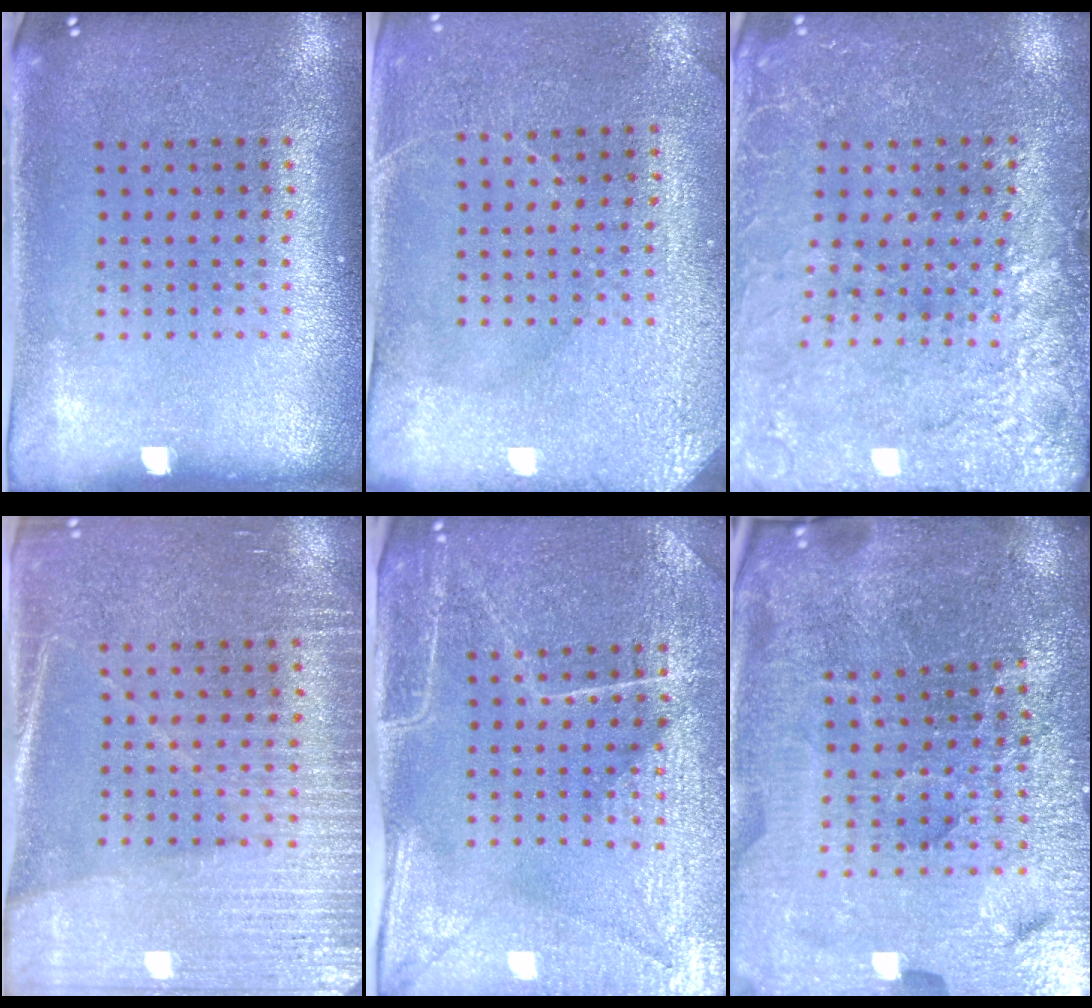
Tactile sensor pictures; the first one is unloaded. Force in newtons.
{"total": 2.9, "press": 2.8, "slide": 0.7}
{"total": 2.8, "press": 2.8, "slide": 0.1}
{"total": 3.3, "press": 3.0, "slide": 1.3}
{"total": 4.5, "press": 4.1, "slide": 1.9}
{"total": 5.7, "press": 5.2, "slide": 2.2}